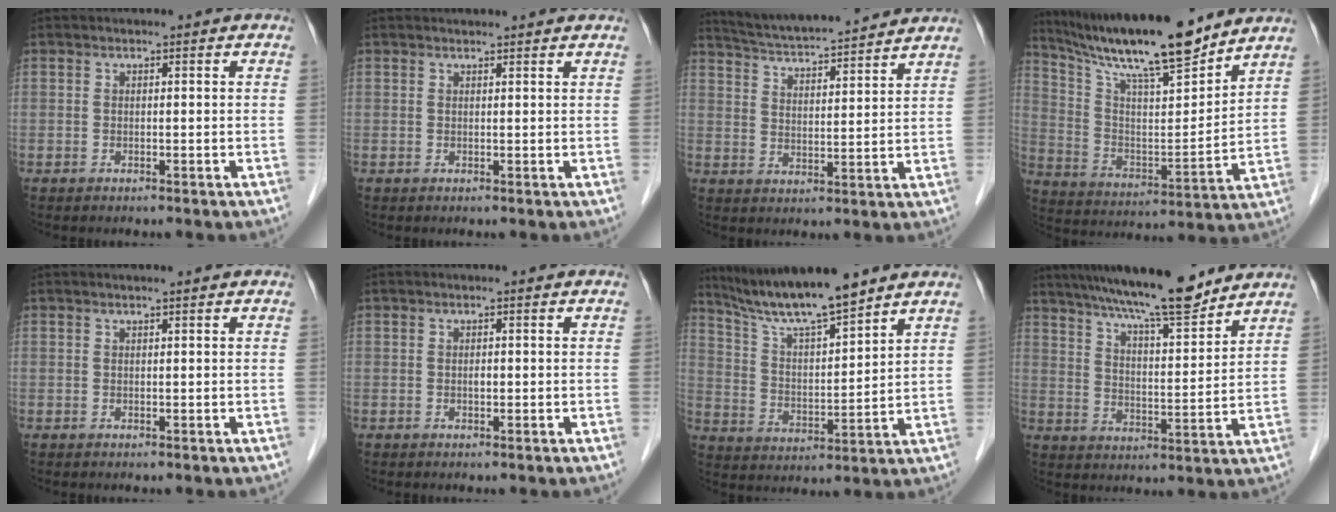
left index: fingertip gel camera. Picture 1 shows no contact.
{"total": 3.2, "force": [3.1, 0.0, 0.6], "torque": [-0.013, 0.018, 0.037]}
{"total": 14.8, "force": [13.7, 0.5, 5.4], "torque": [-0.101, 0.020, 0.209]}
{"total": 18.4, "force": [15.7, 1.4, 9.6], "torque": [-0.170, -0.002, 0.273]}
{"total": 0.7, "force": [0.5, -0.2, 0.4], "torque": [-0.013, -0.001, 0.015]}
{"total": 0.6, "force": [0.0, 0.3, 0.5], "torque": [-0.010, 0.001, -0.001]}
{"total": 11.8, "force": [10.3, -0.2, 5.7], "torque": [-0.110, 0.004, 0.193]}
{"total": 14.2, "force": [12.0, 1.1, 7.6], "torque": [-0.125, 0.007, 0.193]}